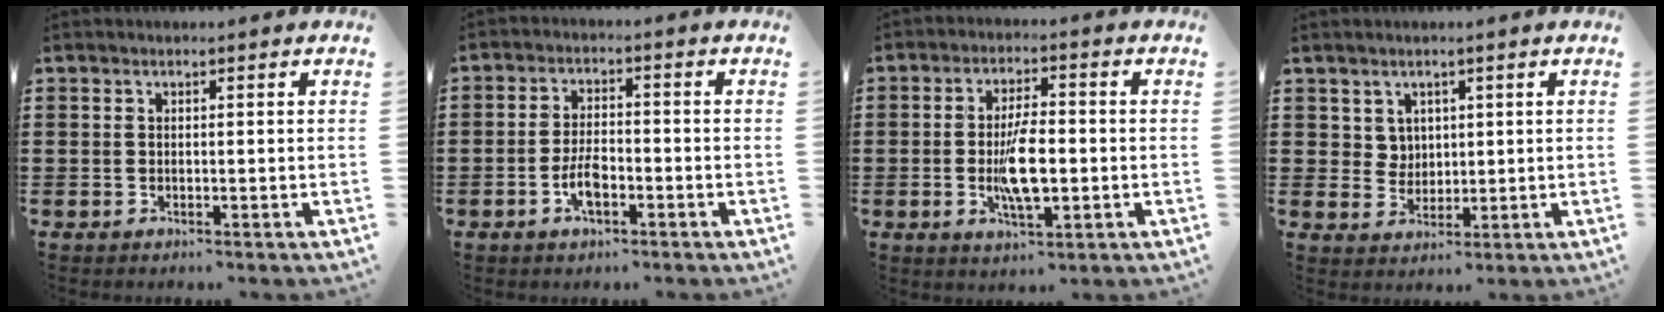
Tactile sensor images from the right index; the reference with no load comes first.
{"total": 4.5, "force": [-1.8, 2.0, 3.7], "torque": [-0.083, 0.000, -0.037]}
{"total": 7.7, "force": [-0.9, 2.8, 7.1], "torque": [-0.152, -0.004, -0.023]}
{"total": 3.1, "force": [1.7, 2.6, 0.6], "torque": [-0.024, 0.009, 0.032]}